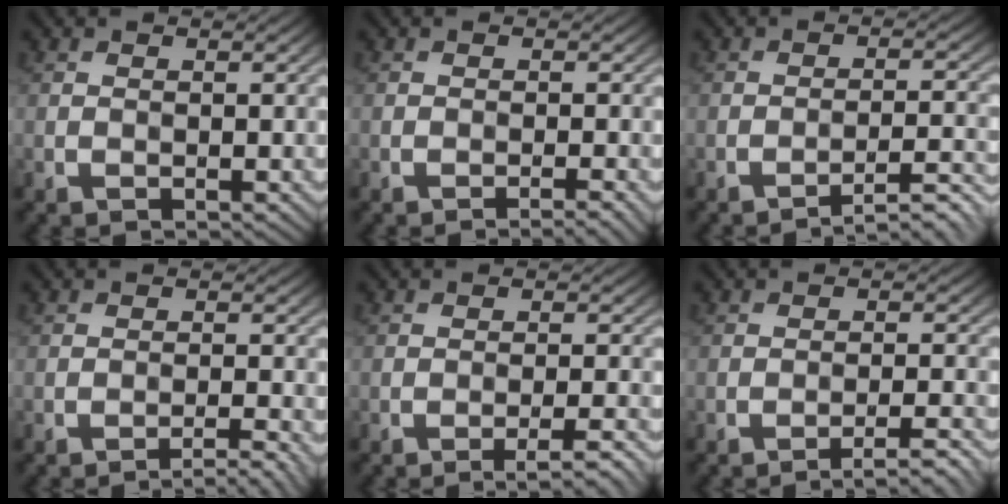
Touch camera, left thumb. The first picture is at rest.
{"total": 1.5, "force": [-0.9, 0.2, 1.2], "torque": [-0.012, 0.004, -0.018]}
{"total": 5.4, "force": [-4.4, 0.6, 3.1], "torque": [-0.054, 0.023, -0.063]}
{"total": 3.0, "force": [-2.2, 0.3, 2.0], "torque": [-0.030, 0.008, -0.040]}
{"total": 3.6, "force": [-2.3, 0.4, 2.8], "torque": [-0.043, 0.010, -0.039]}
{"total": 3.9, "force": [-3.0, 0.3, 2.5], "torque": [-0.039, 0.013, -0.052]}